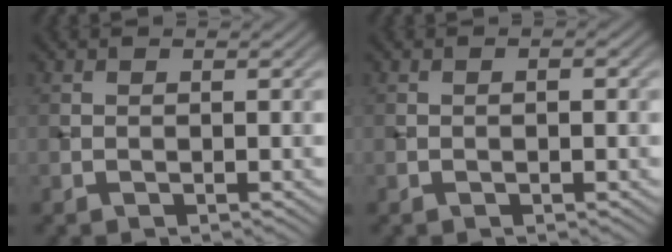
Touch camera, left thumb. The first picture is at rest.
{"total": 0.6, "force": [-0.1, 0.1, 0.6], "torque": [-0.008, 0.002, -0.002]}